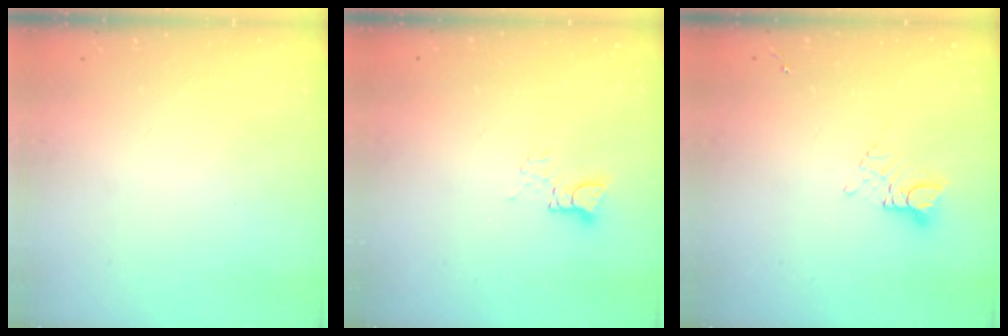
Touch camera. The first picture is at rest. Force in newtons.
{"total": 2.9, "press": 2.9, "slide": 0.3}
{"total": 5.0, "press": 5.0, "slide": 0.5}